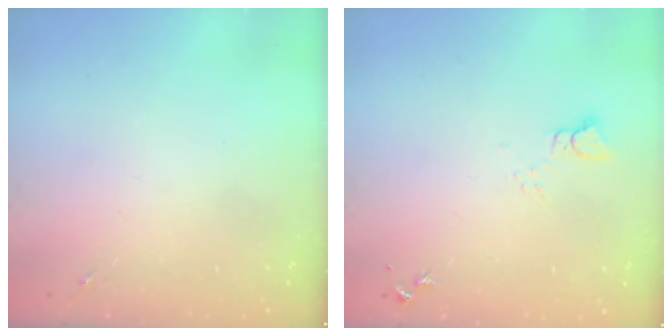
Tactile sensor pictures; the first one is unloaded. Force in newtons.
{"total": 3.5, "press": 3.5, "slide": 0.4}